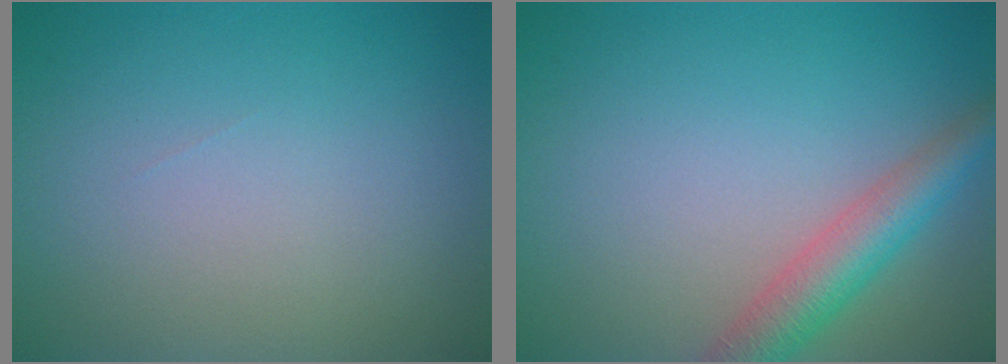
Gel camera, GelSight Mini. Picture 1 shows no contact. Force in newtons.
{"total": 4.2, "press": 4.2, "slide": 0.1}